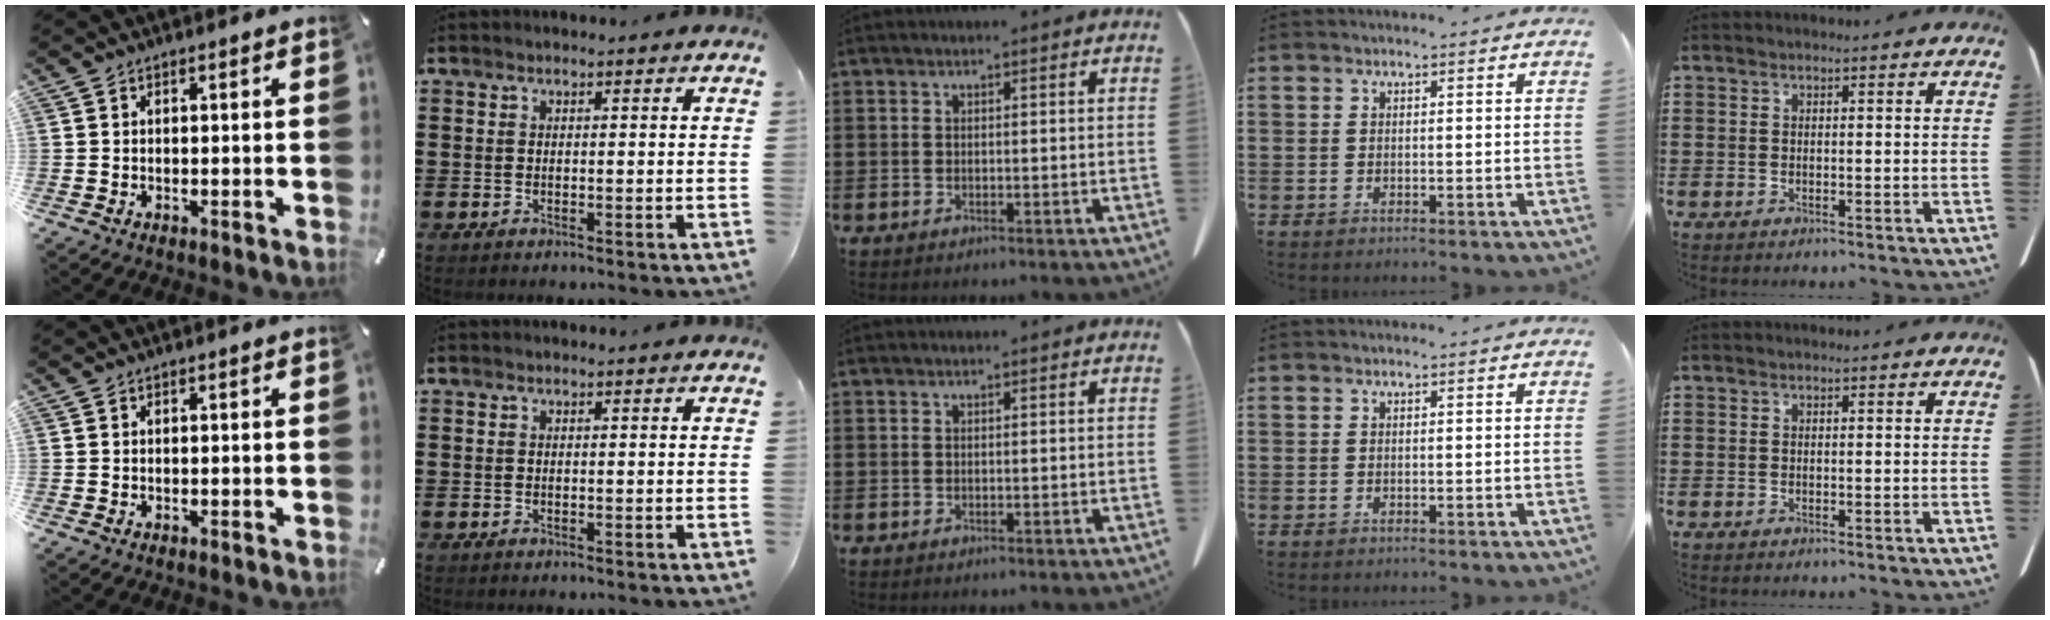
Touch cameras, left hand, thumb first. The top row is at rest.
{}